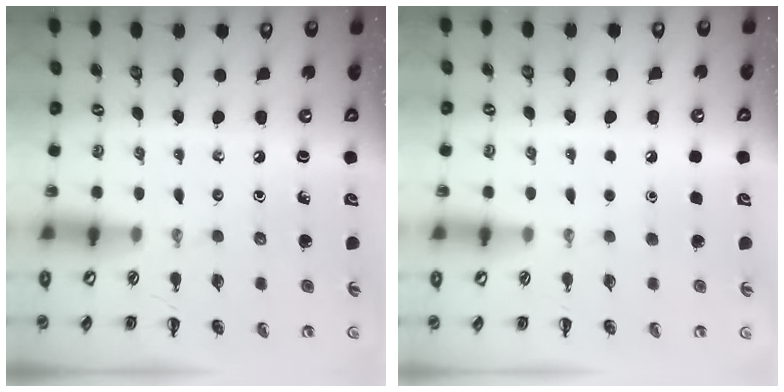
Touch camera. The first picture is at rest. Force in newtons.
{"total": 1.7, "press": 1.6, "slide": 0.1}